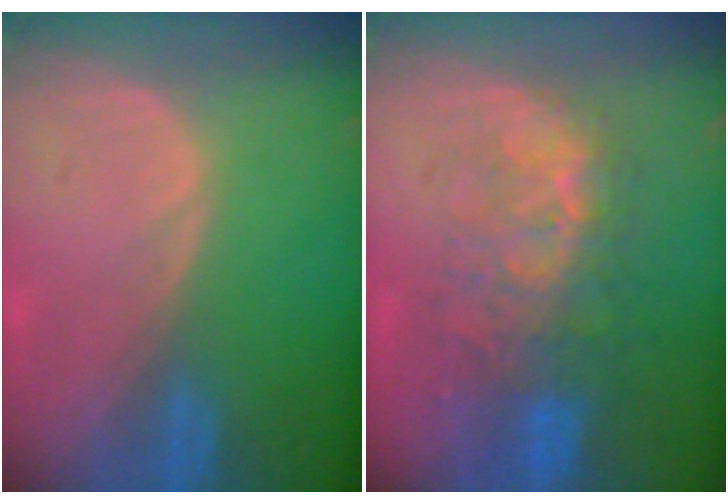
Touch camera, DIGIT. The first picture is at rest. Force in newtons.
{"total": 9.8, "press": 8.8, "slide": 4.4}